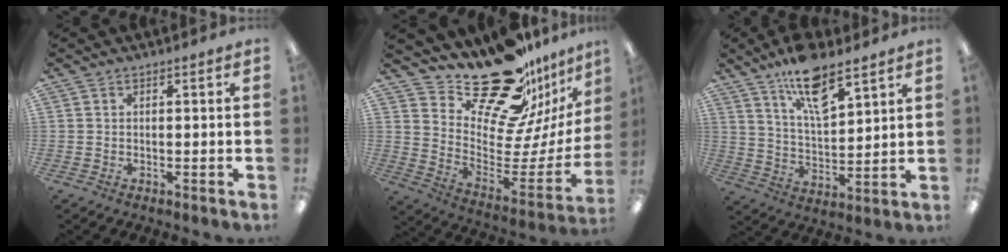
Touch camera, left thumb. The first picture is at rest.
{"total": 23.3, "force": [19.0, 8.8, 10.2], "torque": [-0.139, -0.152, 0.329]}
{"total": 13.6, "force": [9.5, 5.0, 8.3], "torque": [-0.135, -0.045, 0.164]}